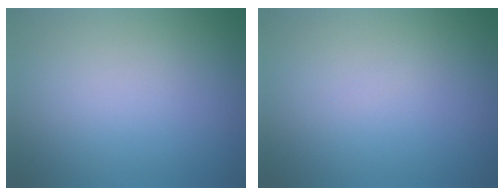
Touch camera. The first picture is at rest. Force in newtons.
{"total": 0.0}